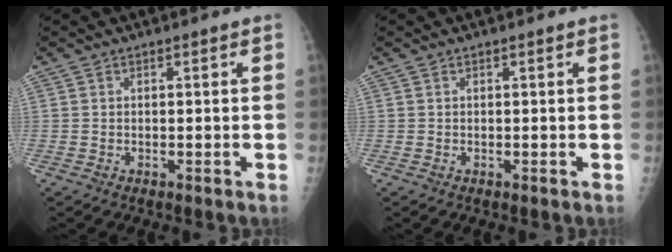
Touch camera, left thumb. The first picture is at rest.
{"total": 0.0}